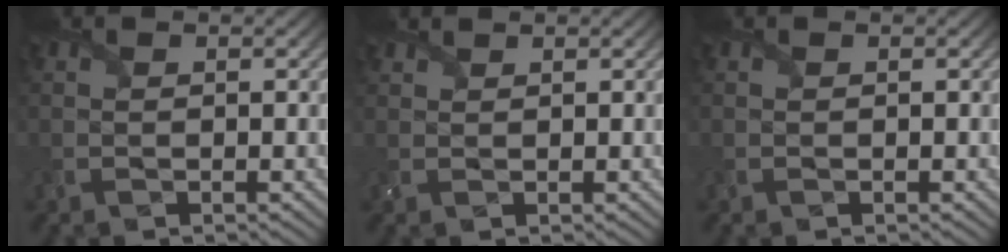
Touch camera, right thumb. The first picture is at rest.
{"total": 1.4, "force": [1.3, 0.5, 0.3], "torque": [-0.014, 0.004, 0.030]}
{"total": 0.0}